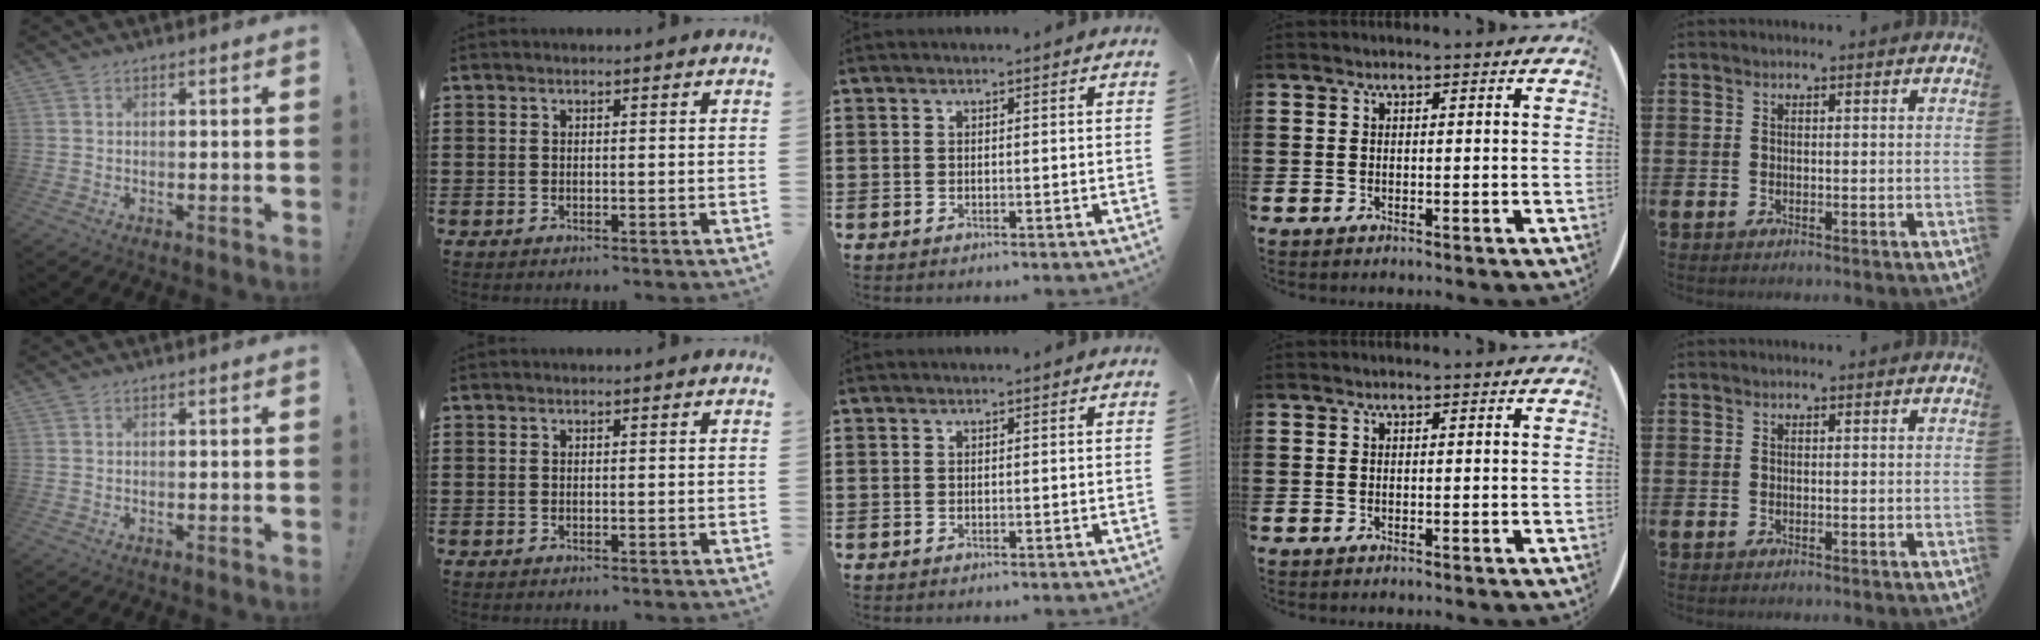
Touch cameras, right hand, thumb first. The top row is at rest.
{}